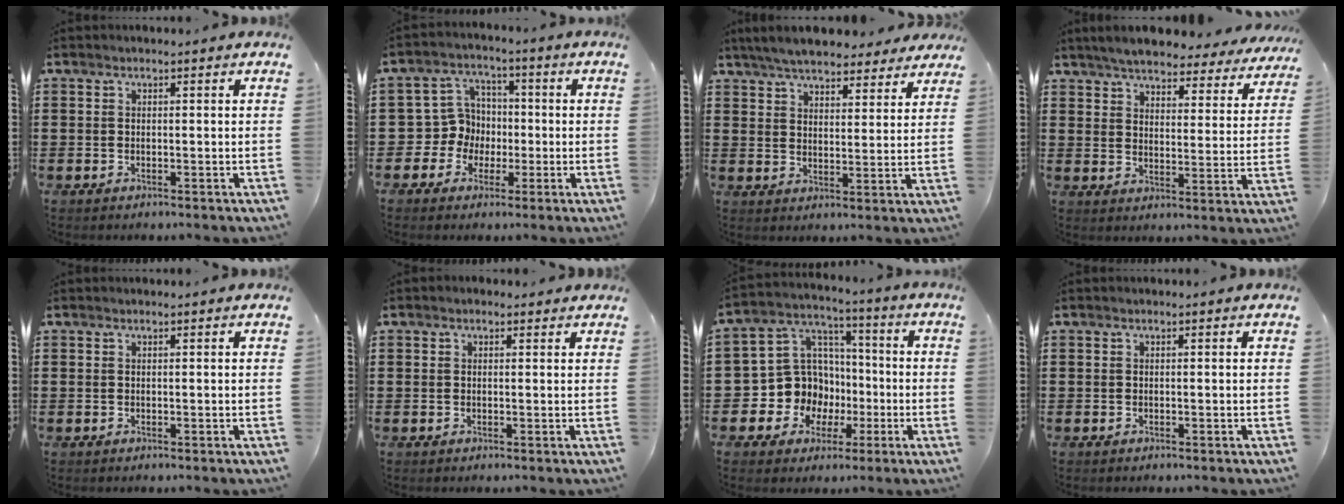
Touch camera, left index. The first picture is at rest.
{"total": 6.7, "force": [-0.5, 6.6, 1.4], "torque": [-0.072, 0.005, -0.012]}
{"total": 6.0, "force": [5.7, 1.2, 1.6], "torque": [-0.054, -0.014, 0.104]}
{"total": 5.4, "force": [5.2, 0.4, 1.3], "torque": [-0.050, -0.031, 0.088]}
{"total": 0.0}
{"total": 0.6, "force": [0.2, 0.5, 0.3], "torque": [-0.008, 0.005, 0.003]}
{"total": 10.2, "force": [-1.5, 9.8, 2.1], "torque": [-0.096, -0.001, -0.020]}
{"total": 0.0}